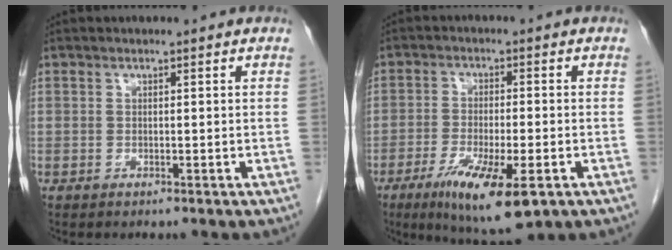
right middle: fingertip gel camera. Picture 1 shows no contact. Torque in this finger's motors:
{"motor_torque": [1.54, -0.60, 0.32, 0.12]}